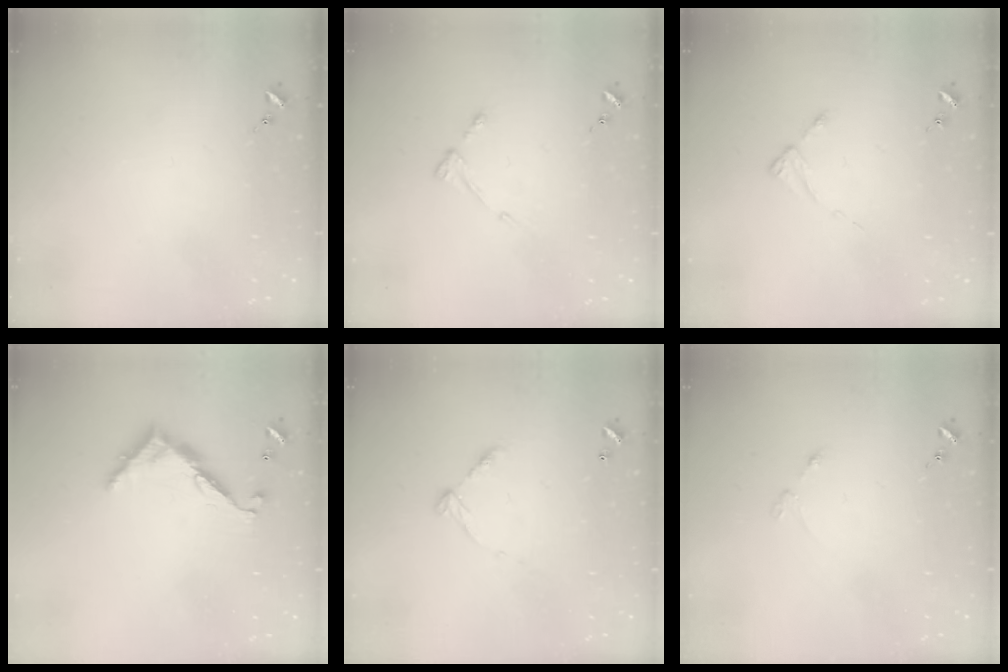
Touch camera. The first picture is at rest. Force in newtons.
{"total": 4.2, "press": 4.1, "slide": 0.7}
{"total": 2.3, "press": 2.3, "slide": 0.4}
{"total": 9.0, "press": 9.0, "slide": 0.8}
{"total": 7.3, "press": 7.3, "slide": 0.6}
{"total": 2.3, "press": 2.3, "slide": 0.3}